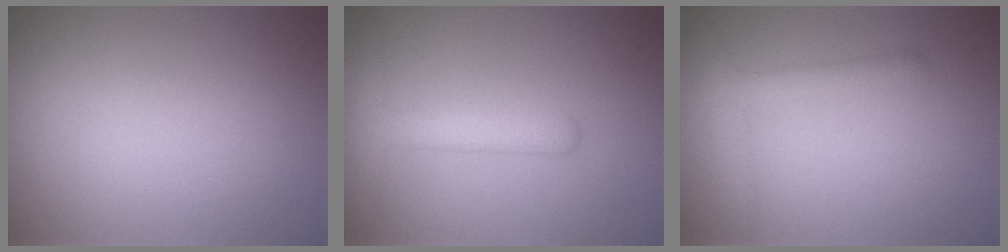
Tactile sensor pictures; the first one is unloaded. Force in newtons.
{"total": 3.0, "press": 3.0, "slide": 0.0}
{"total": 1.9, "press": 1.9, "slide": 0.1}